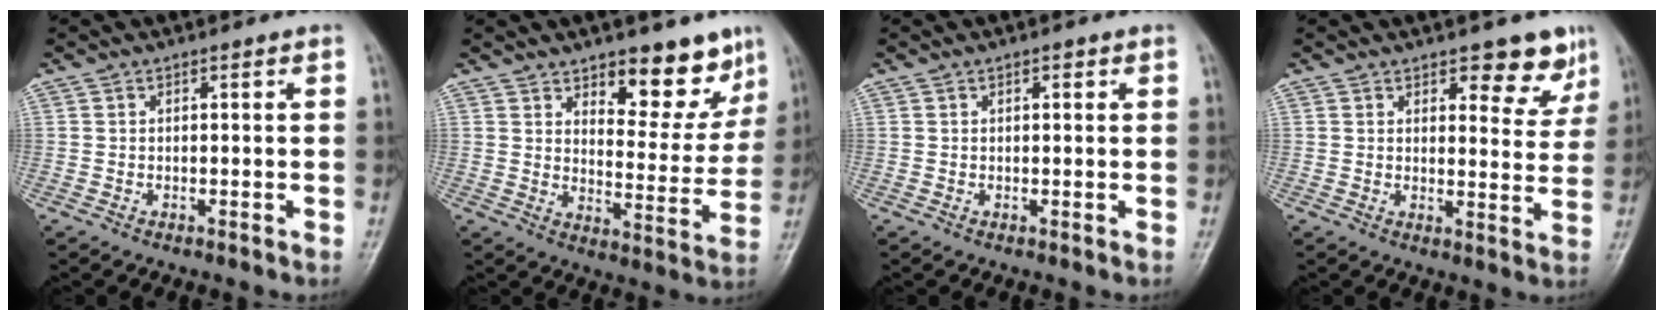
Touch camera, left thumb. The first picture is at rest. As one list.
[{"total": 11.7, "force": [8.0, 5.3, 6.6], "torque": [-0.043, -0.056, 0.119]}, {"total": 1.1, "force": [0.5, 0.5, 0.9], "torque": [-0.010, 0.002, 0.005]}, {"total": 7.0, "force": [4.9, 3.3, 3.7], "torque": [-0.006, -0.029, 0.061]}]